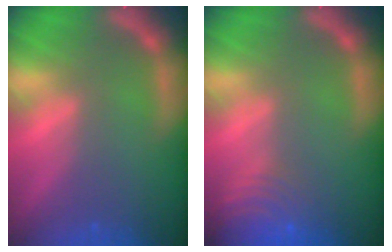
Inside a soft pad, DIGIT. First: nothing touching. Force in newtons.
{"total": 10.0}